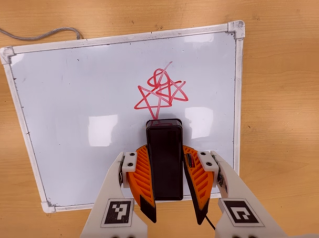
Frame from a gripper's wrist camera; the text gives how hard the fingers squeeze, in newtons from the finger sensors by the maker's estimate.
{"total": 9.5, "left": 8.2, "right": 10.7}